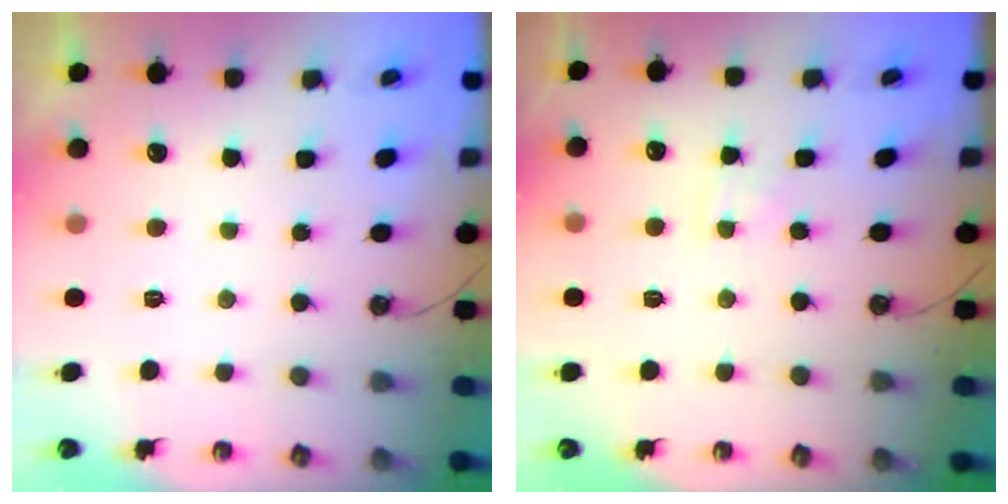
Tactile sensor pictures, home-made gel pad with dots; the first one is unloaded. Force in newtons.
{"total": 2.7, "press": 2.7, "slide": 0.3}